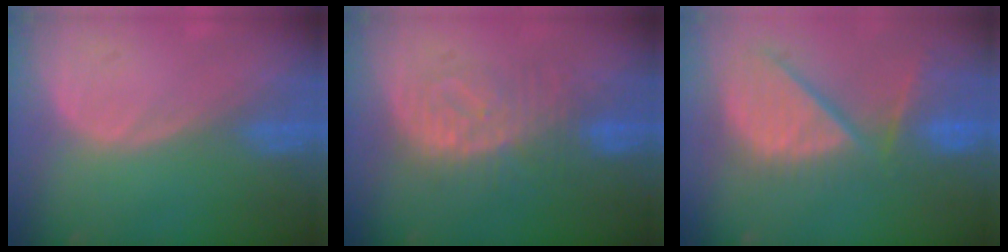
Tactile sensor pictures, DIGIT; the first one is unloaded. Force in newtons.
{"total": 8.2, "press": 7.9, "slide": 2.1}
{"total": 11.9, "press": 10.3, "slide": 5.9}